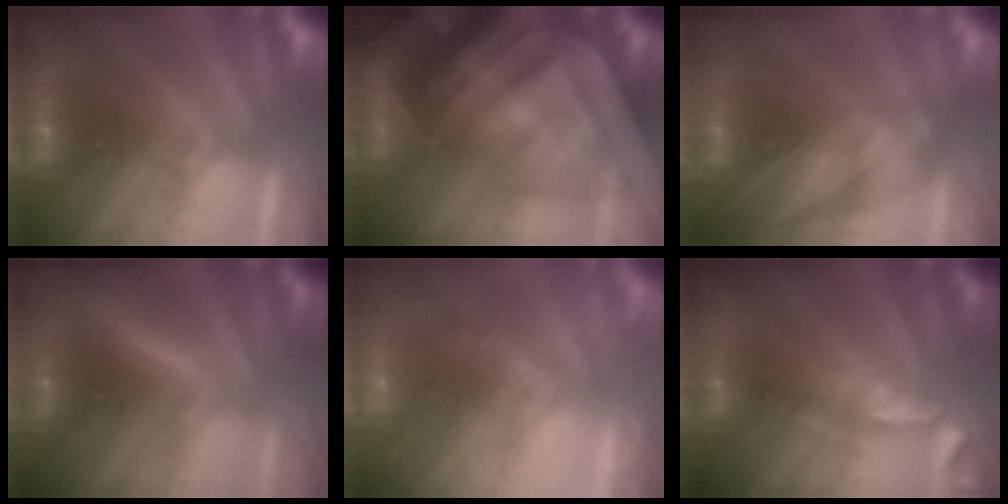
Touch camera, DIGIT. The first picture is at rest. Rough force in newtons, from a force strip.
{"total": 9.2}
{"total": 4.3}
{"total": 1.9}
{"total": 2.4}
{"total": 2.8}